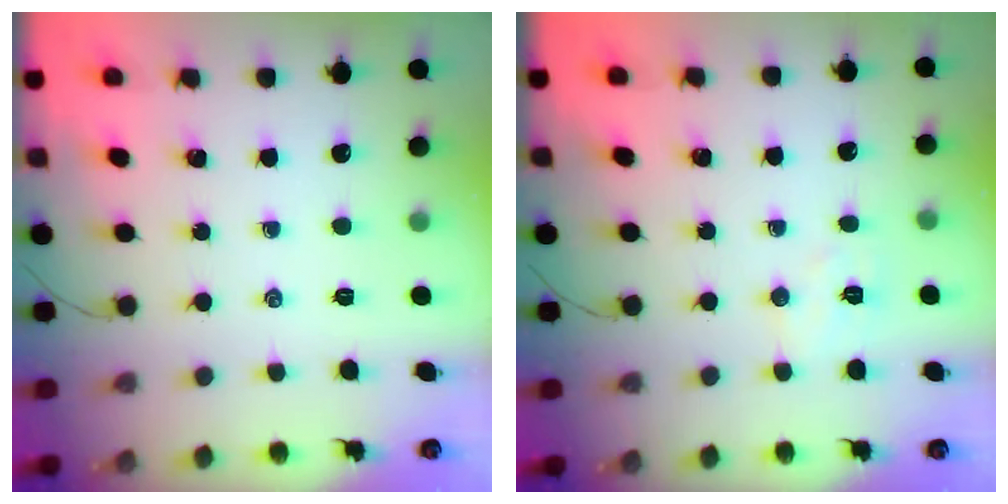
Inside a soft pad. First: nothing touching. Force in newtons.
{"total": 5.3, "press": 5.2, "slide": 1.1}